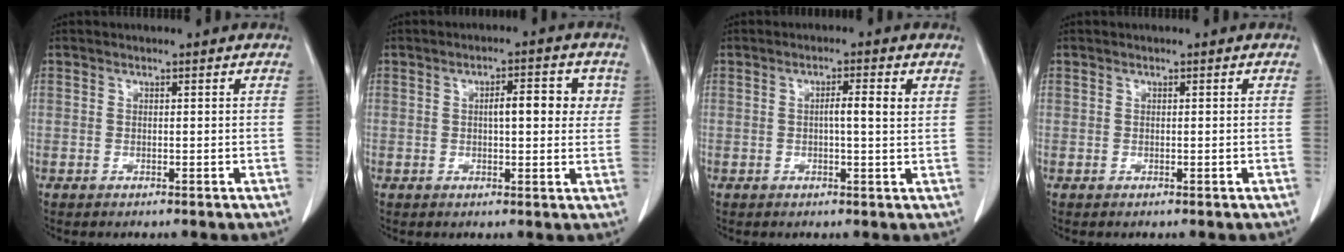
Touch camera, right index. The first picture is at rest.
{"total": 5.9, "force": [1.2, 1.9, 5.5], "torque": [-0.078, 0.014, 0.014]}
{"total": 3.4, "force": [0.7, 0.2, 3.3], "torque": [-0.053, 0.005, 0.008]}
{"total": 0.0}